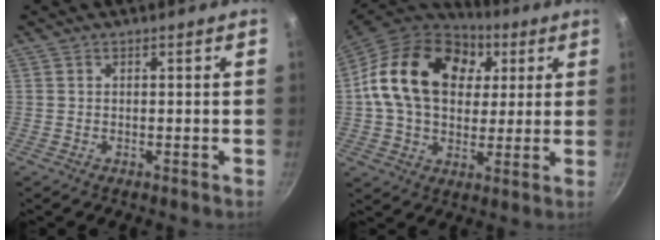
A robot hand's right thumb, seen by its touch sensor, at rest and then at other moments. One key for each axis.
{"total": 23.0, "fx": 6.0, "fy": 16.3, "fz": 15.1, "tx": -0.245, "ty": 0.009, "tz": 0.093}